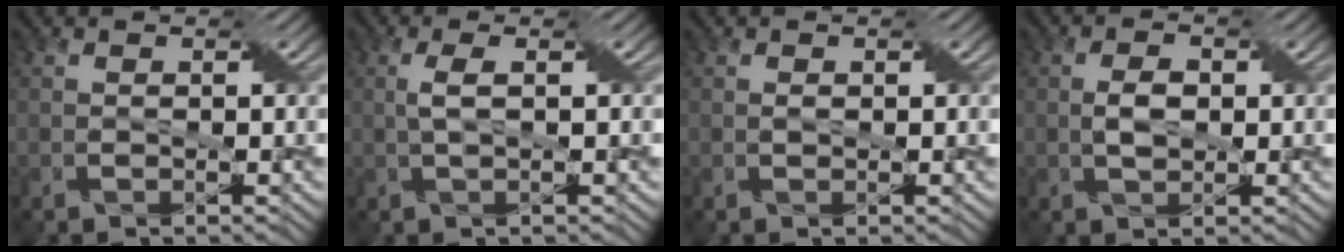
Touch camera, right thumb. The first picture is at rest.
{"total": 2.2, "force": [0.3, 0.4, 2.1], "torque": [-0.049, 0.009, 0.006]}
{"total": 0.6, "force": [0.1, 0.4, 0.4], "torque": [-0.008, 0.001, 0.002]}
{"total": 2.8, "force": [0.0, 1.7, 2.3], "torque": [-0.048, 0.001, 0.000]}